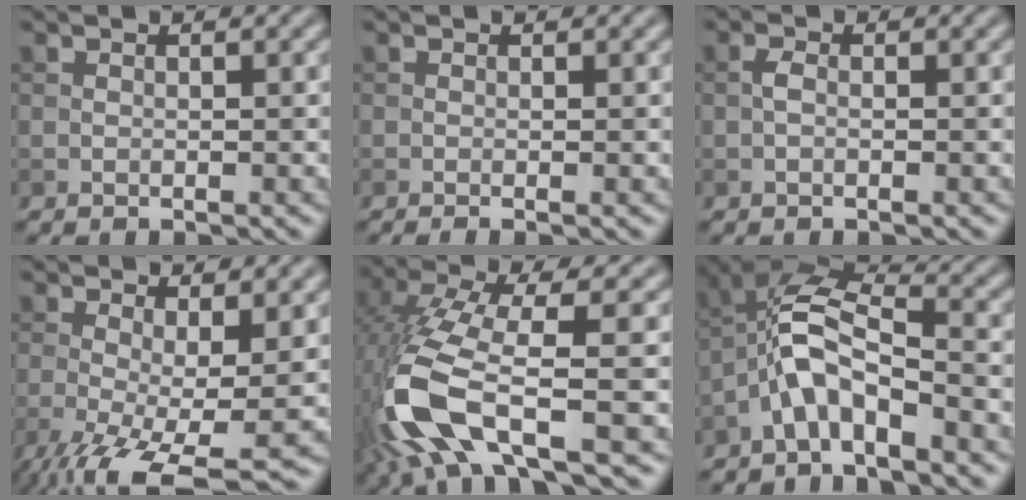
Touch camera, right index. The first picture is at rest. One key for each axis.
{"total": 1.1, "fx": -0.3, "fy": 0.3, "fz": 1.0, "tx": -0.013, "ty": -0.007, "tz": -0.008}
{"total": 1.0, "fx": -0.4, "fy": 0.4, "fz": 0.8, "tx": -0.018, "ty": 0.001, "tz": -0.010}
{"total": 8.5, "fx": -3.2, "fy": 2.4, "fz": 7.5, "tx": -0.141, "ty": -0.024, "tz": -0.050}
{"total": 10.4, "fx": -4.0, "fy": 3.4, "fz": 9.0, "tx": -0.207, "ty": -0.004, "tz": -0.083}
{"total": 5.7, "fx": -3.0, "fy": 2.0, "fz": 4.4, "tx": -0.091, "ty": 0.015, "tz": -0.068}